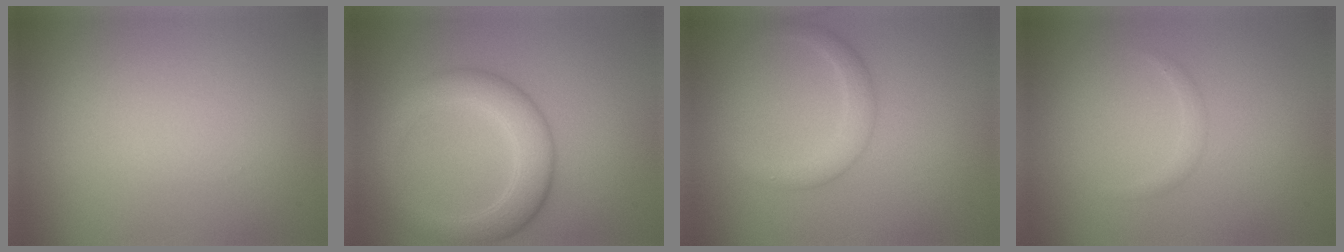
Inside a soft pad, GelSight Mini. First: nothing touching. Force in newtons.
{"total": 4.9, "press": 4.9, "slide": 0.1}
{"total": 2.3, "press": 2.3, "slide": 0.0}
{"total": 0.8, "press": 0.8, "slide": 0.1}